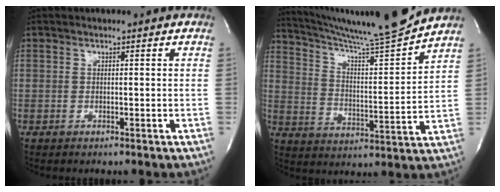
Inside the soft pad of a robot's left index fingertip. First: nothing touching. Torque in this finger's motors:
{"motor_torque": [0.25, -0.33, 0.13, 0.08]}